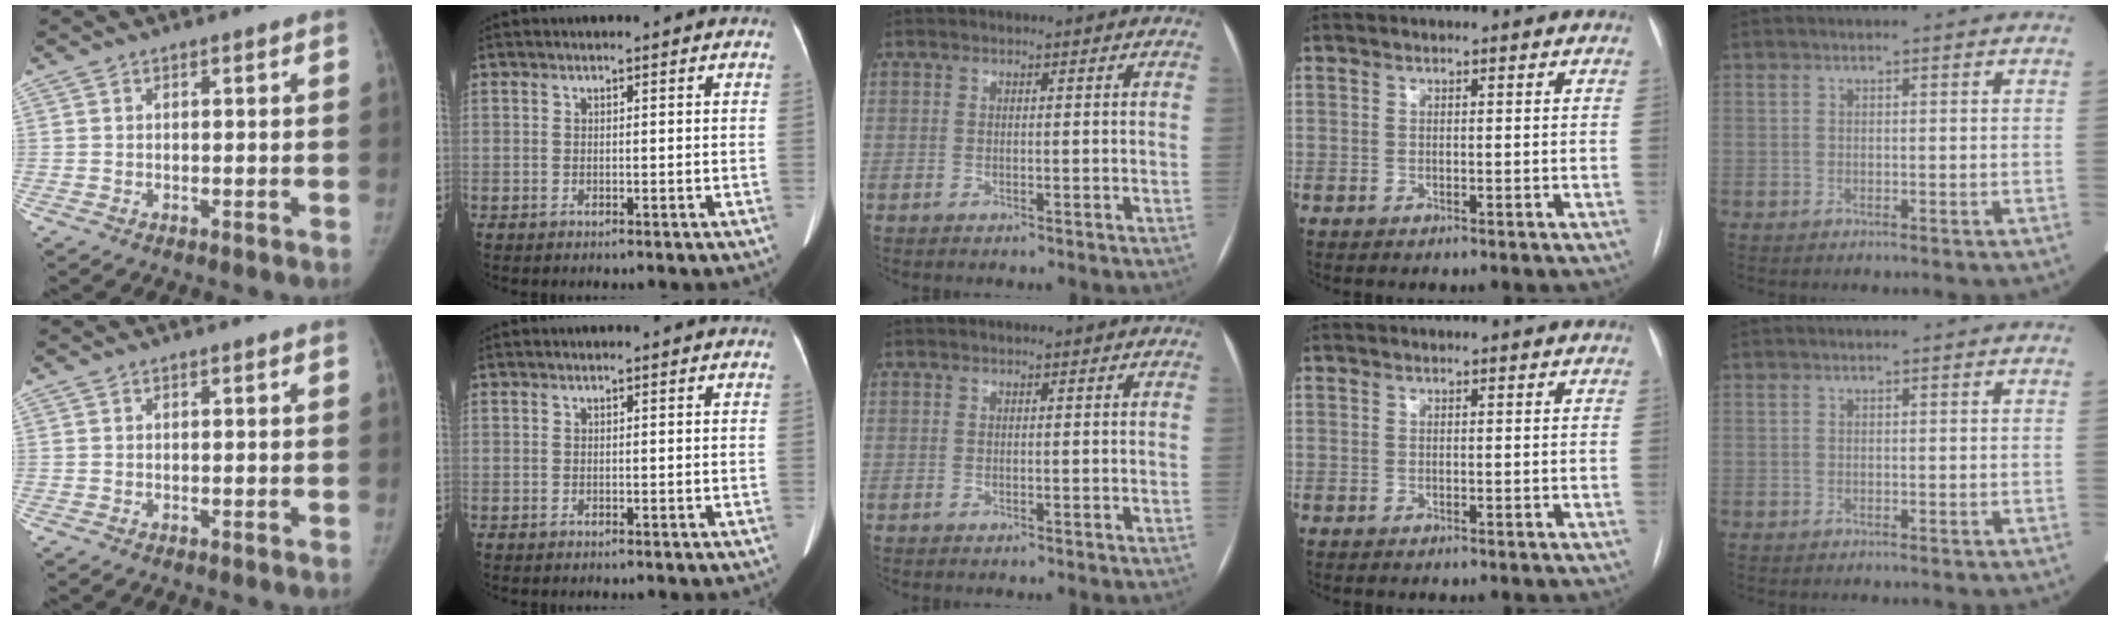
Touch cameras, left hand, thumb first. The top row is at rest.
{}